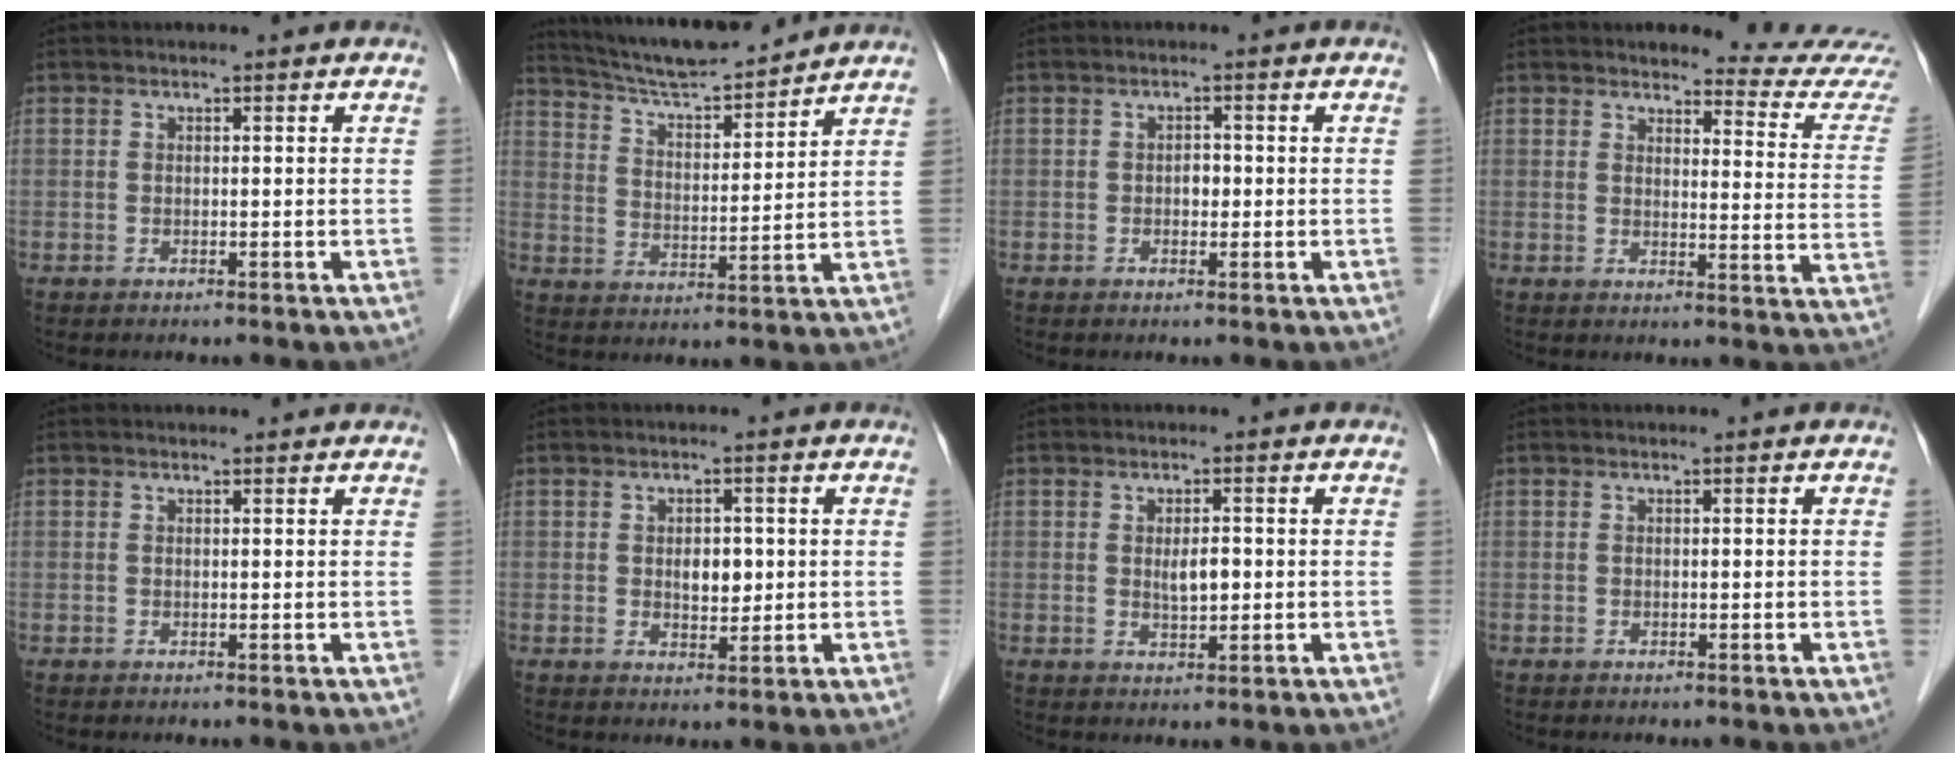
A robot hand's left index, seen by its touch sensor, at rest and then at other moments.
{"total": 12.7, "force": [12.0, 0.7, 4.1], "torque": [-0.079, 0.008, 0.203]}
{"total": 1.5, "force": [-0.4, 1.0, 1.1], "torque": [-0.014, 0.000, -0.008]}
{"total": 10.3, "force": [10.3, -0.5, 0.8], "torque": [-0.001, -0.093, 0.099]}
{"total": 1.6, "force": [1.5, 0.3, 0.3], "torque": [-0.013, 0.008, 0.015]}
{"total": 3.0, "force": [0.1, 1.9, 2.3], "torque": [-0.036, -0.004, 0.005]}
{"total": 2.6, "force": [-0.1, 0.9, 2.4], "torque": [-0.043, -0.006, 0.000]}
{"total": 0.0}